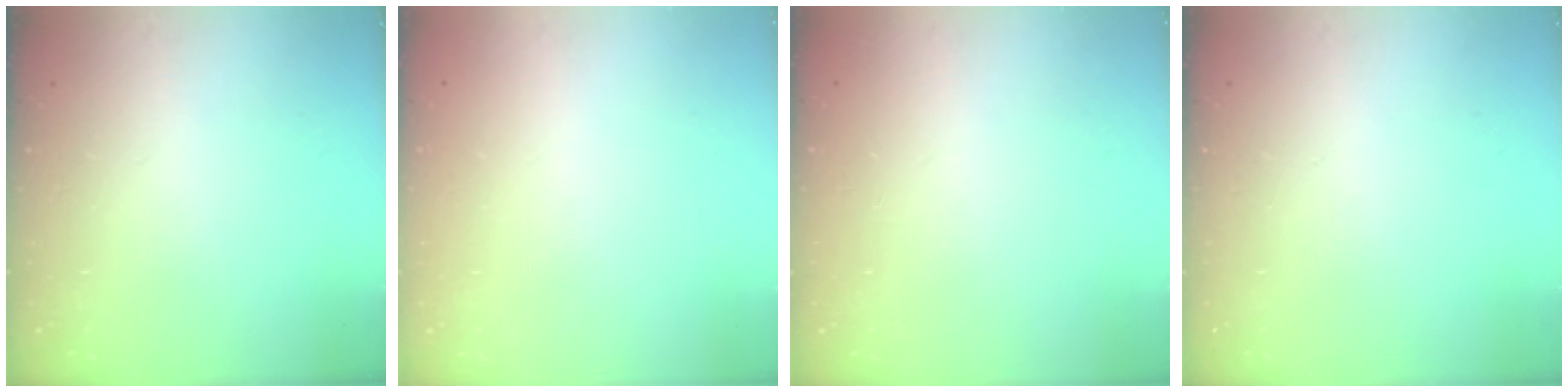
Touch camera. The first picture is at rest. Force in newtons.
{"total": 0.0}
{"total": 0.0}
{"total": 0.0}